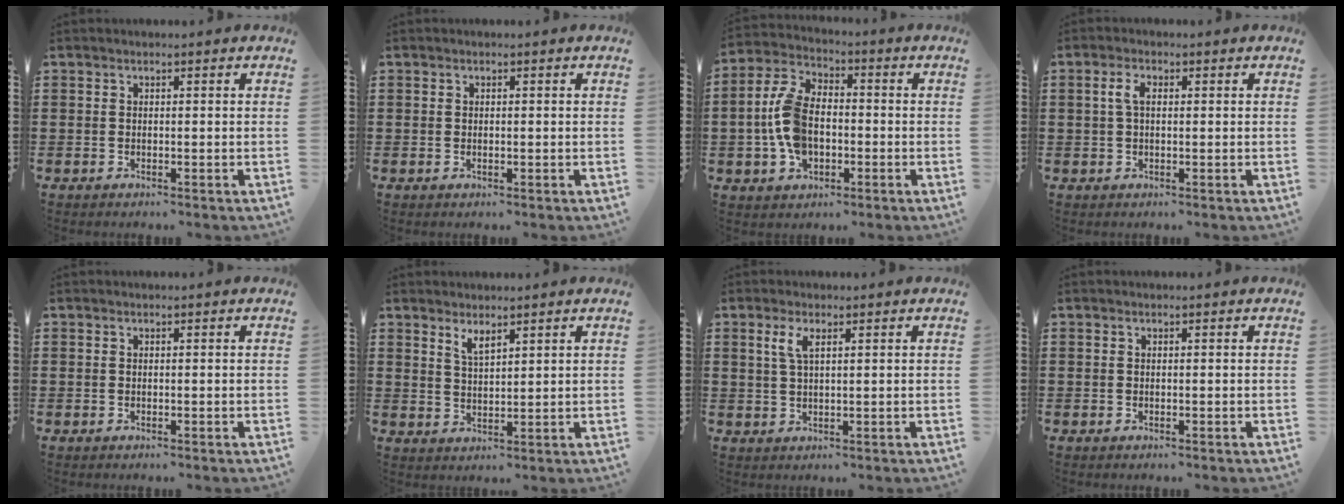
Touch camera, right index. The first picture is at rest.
{"total": 0.0}
{"total": 9.3, "force": [-1.4, 5.7, 7.2], "torque": [-0.185, 0.002, -0.035]}
{"total": 2.8, "force": [0.4, 1.3, 2.4], "torque": [-0.059, 0.006, 0.003]}
{"total": 0.0}
{"total": 2.7, "force": [2.2, 0.7, 1.4], "torque": [-0.031, 0.003, 0.040]}
{"total": 3.0, "force": [1.3, 0.8, 2.5], "torque": [-0.054, 0.005, 0.021]}
{"total": 0.0}